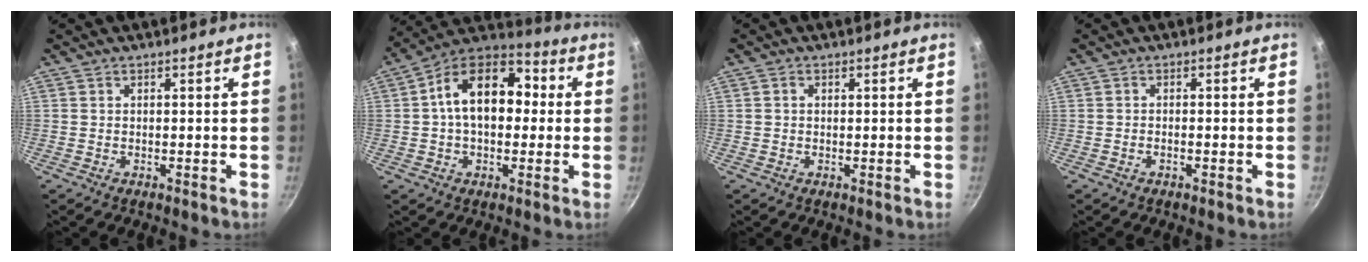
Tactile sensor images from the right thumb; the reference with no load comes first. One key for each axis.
{"total": 16.9, "fx": 1.6, "fy": 11.1, "fz": 12.6, "tx": -0.161, "ty": 0.037, "tz": 0.003}
{"total": 0.9, "fx": 0.2, "fy": 0.8, "fz": 0.4, "tx": -0.007, "ty": 0.005, "tz": 0.003}
{"total": 0.8, "fx": -0.5, "fy": 0.3, "fz": 0.6, "tx": -0.016, "ty": 0.006, "tz": -0.011}